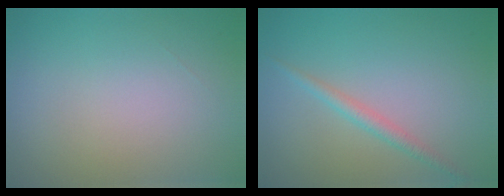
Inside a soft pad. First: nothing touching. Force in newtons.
{"total": 1.6, "press": 1.6, "slide": 0.0}